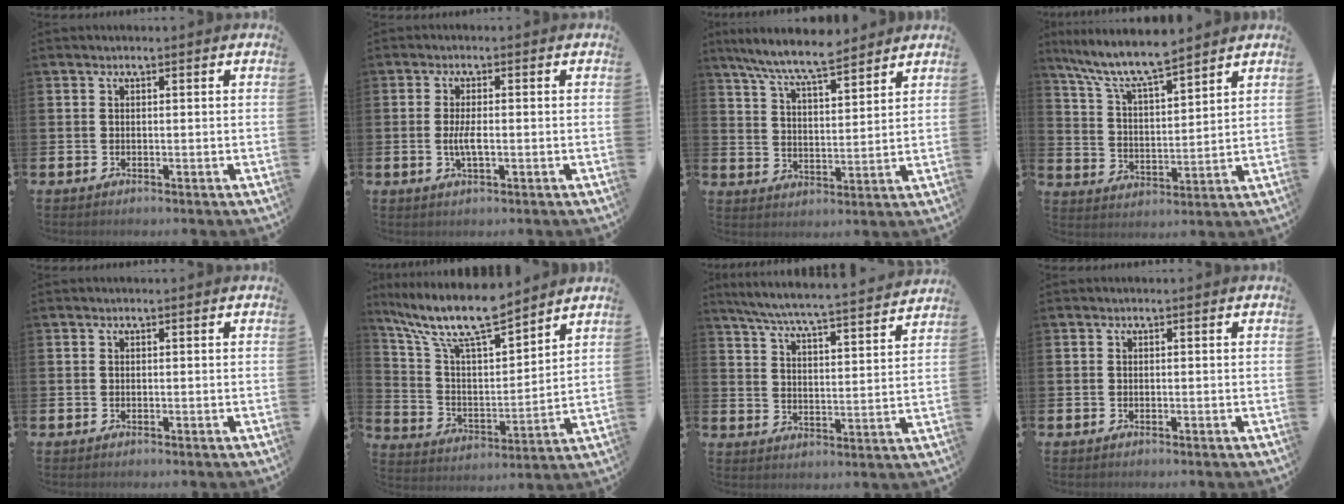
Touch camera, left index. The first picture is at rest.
{"total": 2.9, "force": [-0.4, 0.8, 2.7], "torque": [-0.046, -0.001, -0.009]}
{"total": 8.4, "force": [7.7, 0.8, 3.2], "torque": [-0.091, -0.034, 0.139]}
{"total": 8.5, "force": [7.6, 1.0, 3.5], "torque": [-0.100, -0.040, 0.136]}
{"total": 0.0}
{"total": 11.4, "force": [9.9, 2.4, 5.1], "torque": [-0.135, -0.058, 0.174]}
{"total": 6.7, "force": [6.3, 0.0, 2.3], "torque": [-0.071, -0.048, 0.107]}
{"total": 0.0}